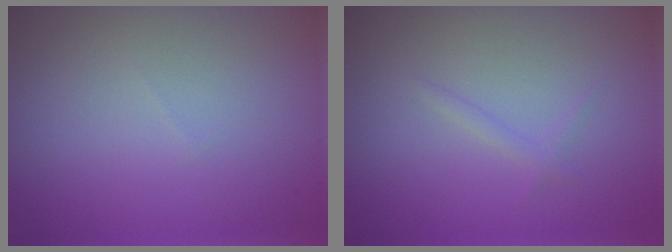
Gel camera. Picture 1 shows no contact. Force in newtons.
{"total": 0.8, "press": 0.8, "slide": 0.0}